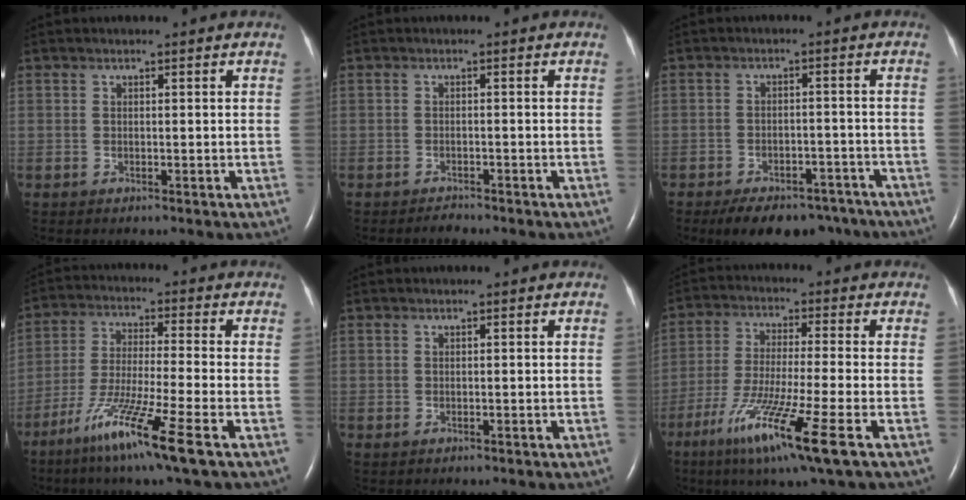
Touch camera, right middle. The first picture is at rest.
{"total": 1.1, "force": [-1.1, 0.0, 0.1], "torque": [-0.003, -0.004, -0.016]}
{"total": 12.2, "force": [-9.5, 5.8, 4.9], "torque": [-0.069, 0.006, -0.126]}
{"total": 12.8, "force": [-6.9, -0.9, 10.8], "torque": [-0.214, -0.039, -0.127]}
{"total": 0.0}
{"total": 13.3, "force": [-6.5, -0.8, 11.6], "torque": [-0.230, -0.040, -0.116]}